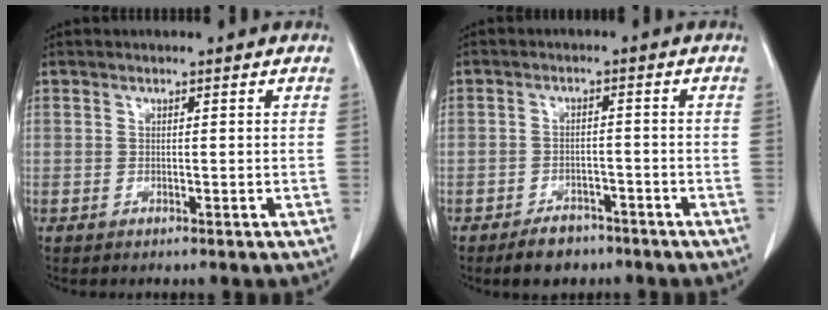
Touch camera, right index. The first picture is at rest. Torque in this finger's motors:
{"motor_torque": [-0.55, -0.37, -0.48, -0.13]}